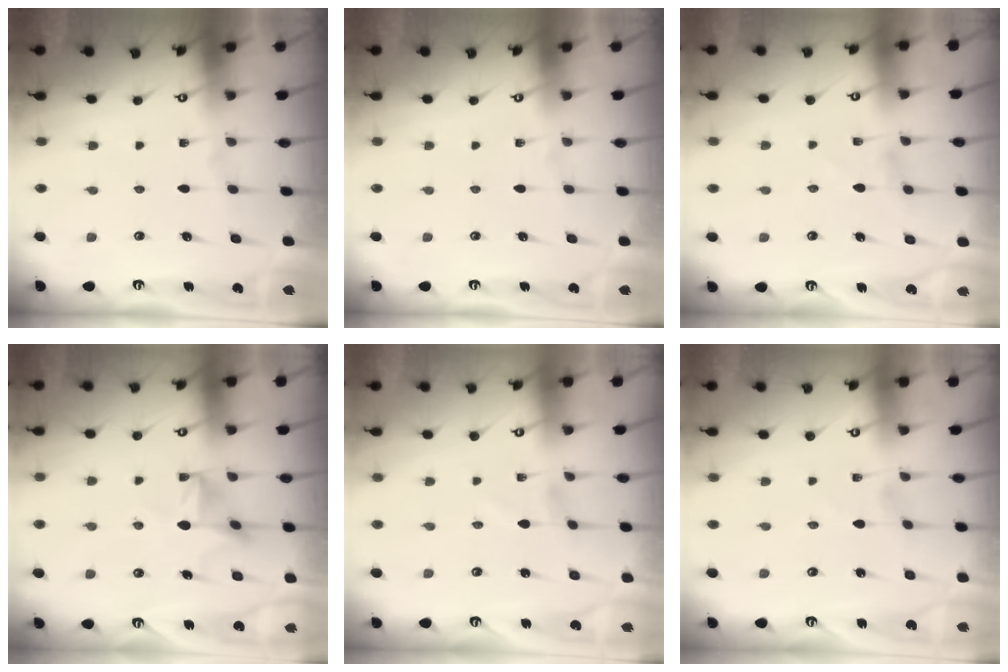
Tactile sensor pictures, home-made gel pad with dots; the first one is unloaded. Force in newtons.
{"total": 0.0}
{"total": 0.0}
{"total": 5.5, "press": 5.5, "slide": 0.5}
{"total": 1.4, "press": 1.4, "slide": 0.2}
{"total": 1.2, "press": 1.2, "slide": 0.1}